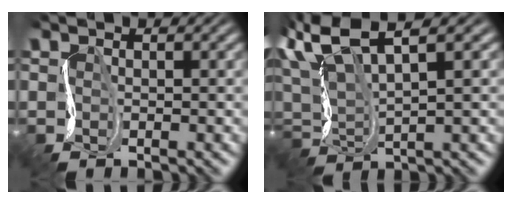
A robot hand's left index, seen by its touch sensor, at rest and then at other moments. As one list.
[{"total": 5.7, "force": [2.2, 1.5, 5.1], "torque": [-0.115, 0.017, 0.035]}]